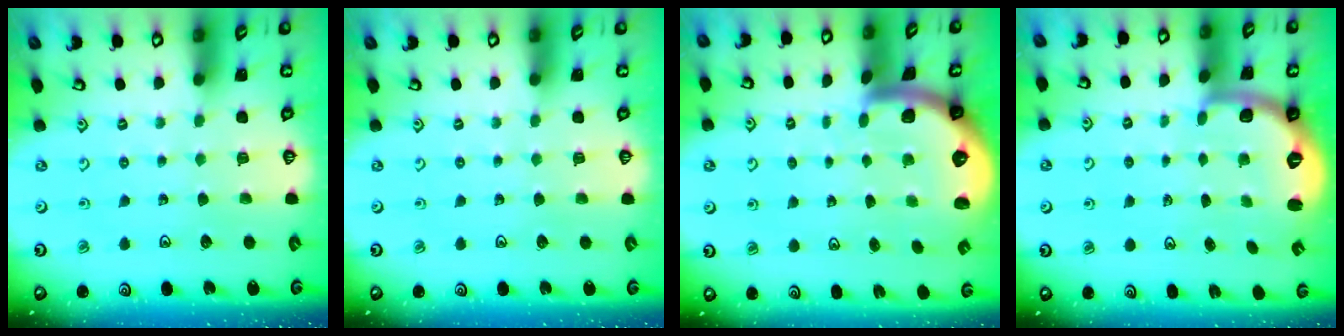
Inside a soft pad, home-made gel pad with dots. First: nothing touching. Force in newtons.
{"total": 0.0}
{"total": 2.5, "press": 2.5, "slide": 0.6}
{"total": 2.8, "press": 1.9, "slide": 2.0}